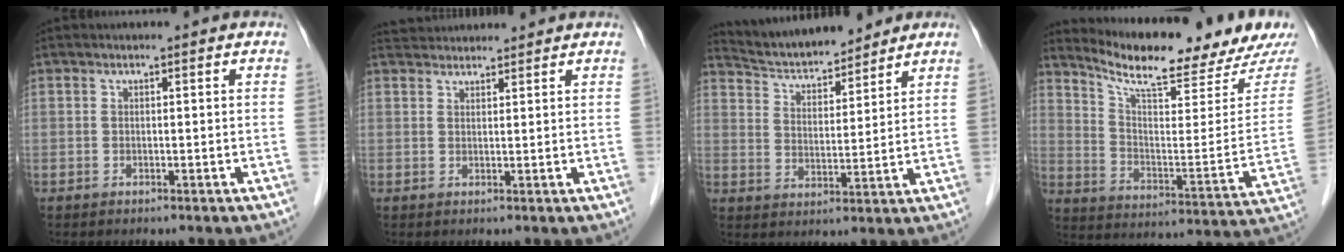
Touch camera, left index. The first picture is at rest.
{"total": 5.1, "force": [5.0, 1.0, 0.7], "torque": [-0.012, 0.038, 0.079]}
{"total": 11.3, "force": [10.6, 2.2, 3.1], "torque": [-0.055, 0.016, 0.184]}
{"total": 17.9, "force": [16.2, 0.5, 7.6], "torque": [-0.130, -0.056, 0.238]}